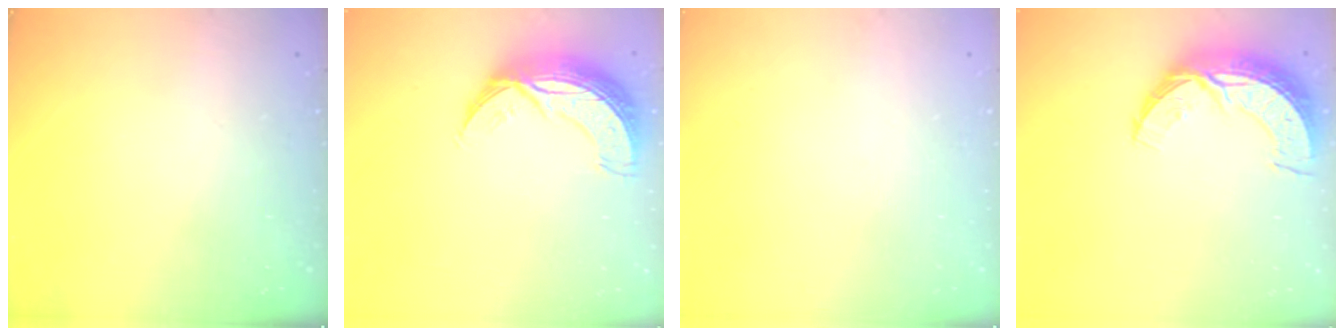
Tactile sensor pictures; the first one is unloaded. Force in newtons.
{"total": 10.6, "press": 10.6, "slide": 0.8}
{"total": 0.0}
{"total": 9.7, "press": 9.7, "slide": 0.7}